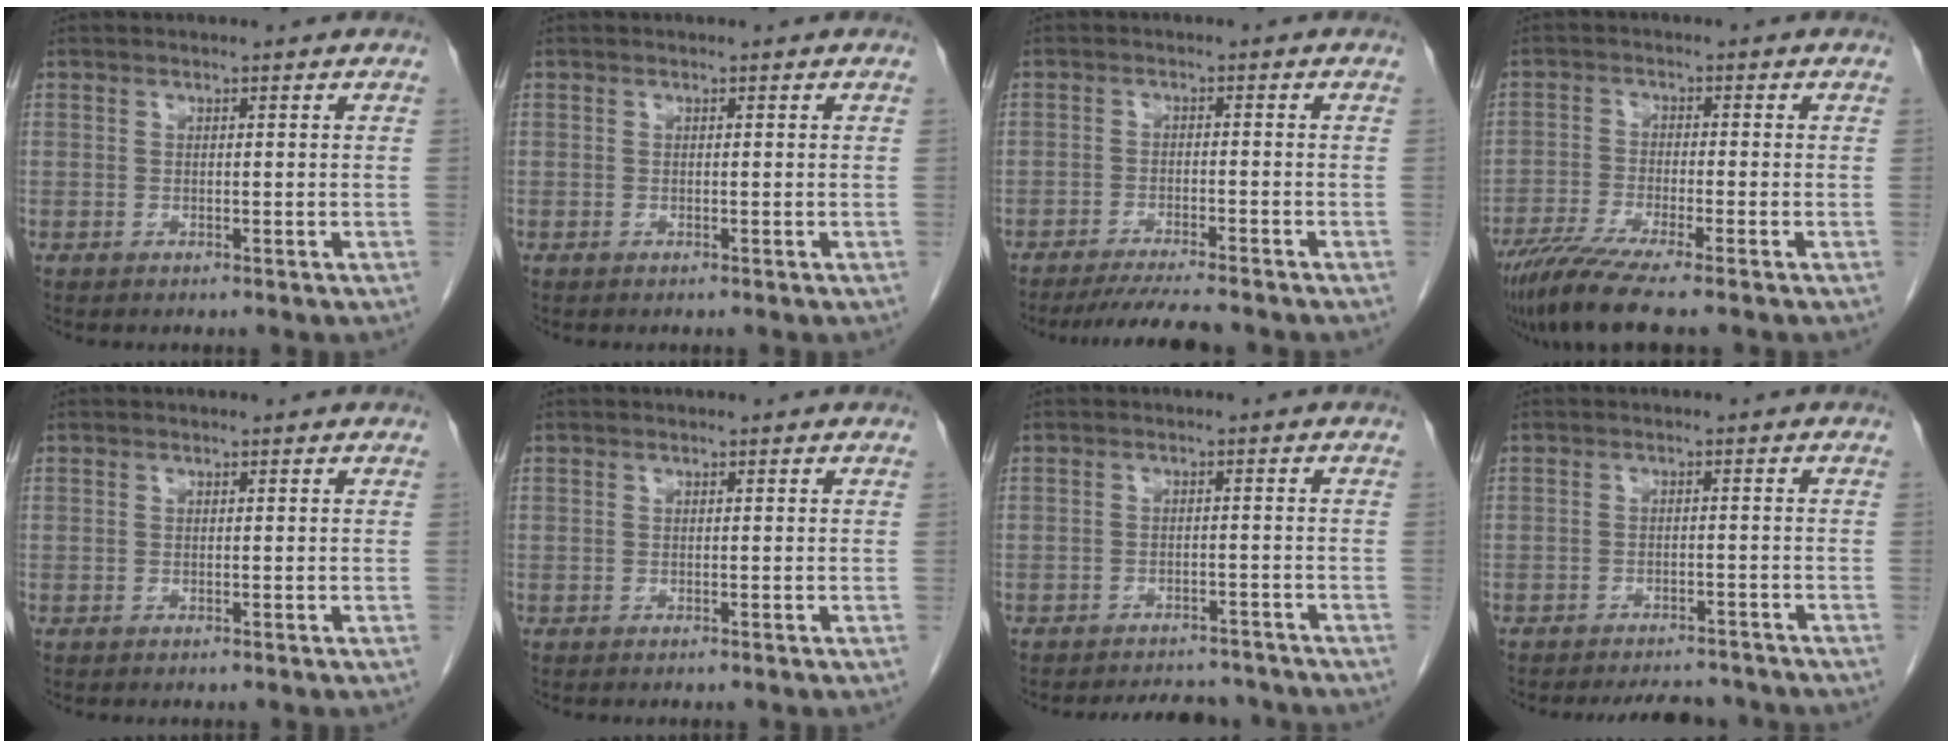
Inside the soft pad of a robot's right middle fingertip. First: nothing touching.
{"total": 0.0}
{"total": 7.4, "force": [-6.6, -0.1, 3.2], "torque": [-0.044, -0.021, -0.105]}
{"total": 8.2, "force": [-6.4, -0.4, 5.2], "torque": [-0.086, -0.023, -0.109]}
{"total": 0.0}
{"total": 0.0}
{"total": 8.5, "force": [-8.0, 2.5, 1.8], "torque": [-0.026, 0.005, -0.095]}
{"total": 7.3, "force": [-6.8, 2.0, 1.7], "torque": [-0.021, 0.000, -0.083]}